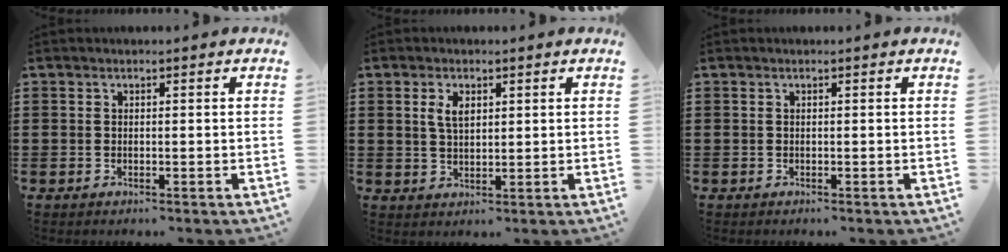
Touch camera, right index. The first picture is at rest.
{"total": 3.3, "force": [1.2, 1.6, 2.6], "torque": [-0.056, 0.007, 0.020]}
{"total": 0.0}